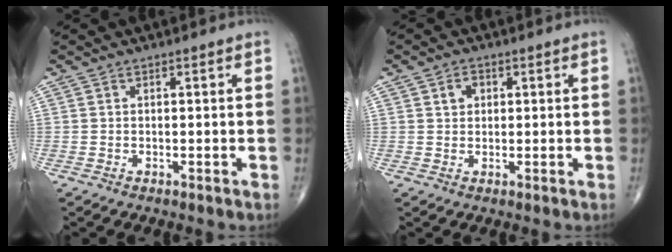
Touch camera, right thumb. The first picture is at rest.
{"total": 2.6, "force": [0.8, 2.0, 1.4], "torque": [-0.013, 0.002, 0.012]}